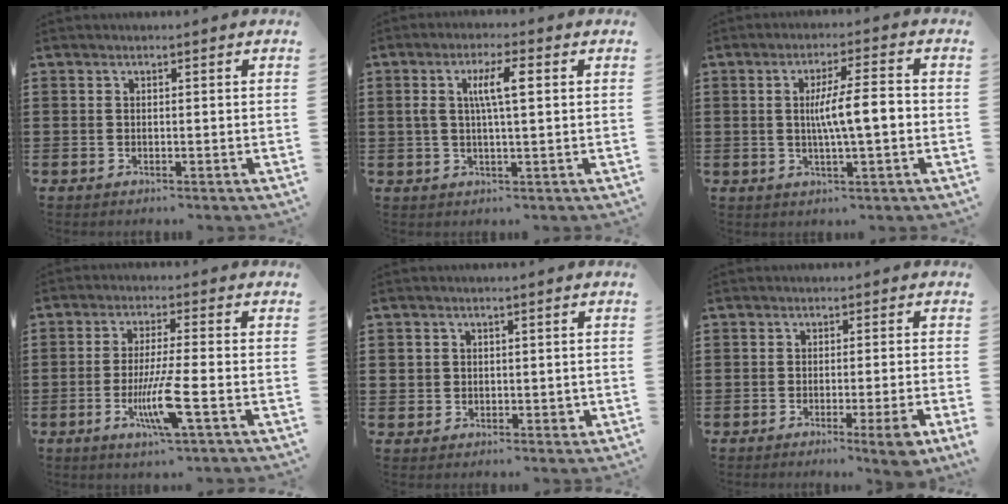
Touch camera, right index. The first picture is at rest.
{"total": 5.6, "force": [1.1, 1.3, 5.3], "torque": [-0.113, 0.005, 0.012]}
{"total": 7.0, "force": [-0.2, 0.9, 6.9], "torque": [-0.122, 0.001, -0.008]}
{"total": 8.4, "force": [-2.9, 0.5, 7.9], "torque": [-0.161, -0.023, -0.056]}
{"total": 2.3, "force": [0.5, 2.2, 0.5], "torque": [-0.017, 0.010, 0.008]}
{"total": 3.6, "force": [-1.8, -0.6, 3.0], "torque": [-0.047, -0.017, -0.029]}